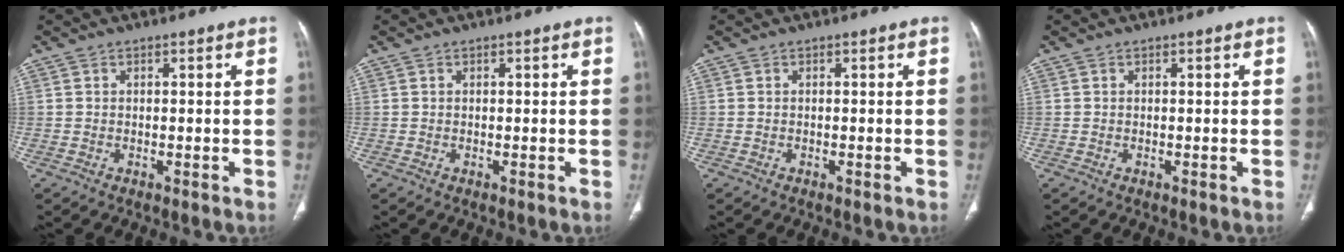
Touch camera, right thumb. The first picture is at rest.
{"total": 0.0}
{"total": 0.0}
{"total": 0.0}